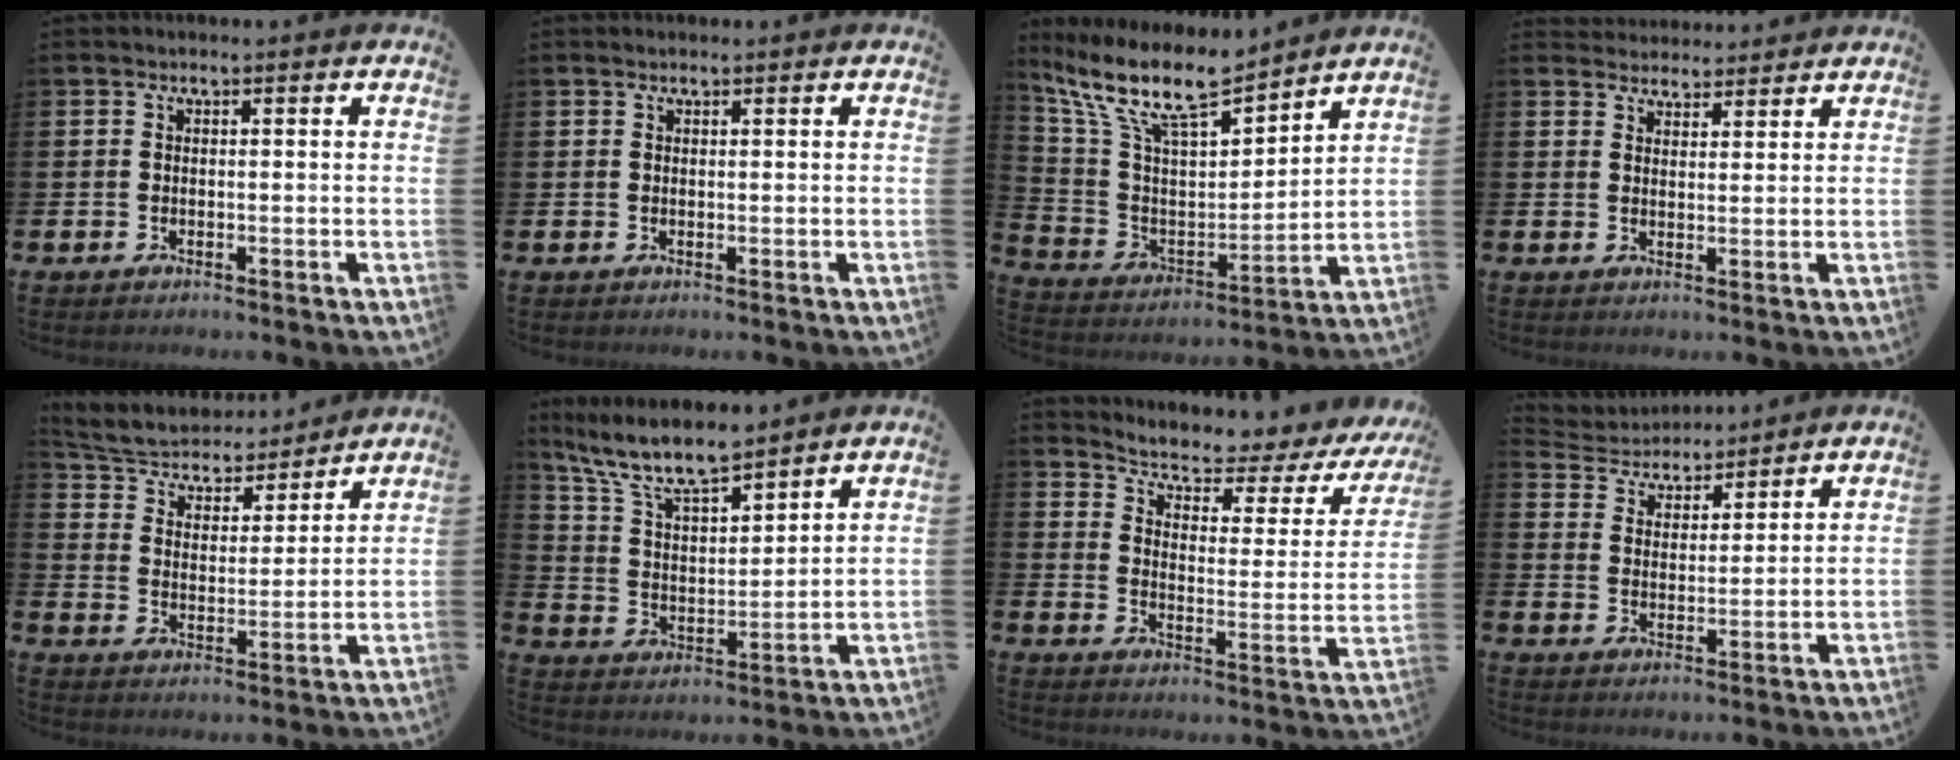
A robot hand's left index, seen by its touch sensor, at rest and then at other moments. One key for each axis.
{"total": 0.6, "fx": 0.5, "fy": 0.1, "fz": 0.1, "tx": -0.003, "ty": 0.002, "tz": 0.010}
{"total": 12.1, "fx": 10.2, "fy": 2.9, "fz": 5.9, "tx": -0.161, "ty": -0.054, "tz": 0.181}
{"total": 3.3, "fx": 3.2, "fy": 0.9, "fz": -0.3, "tx": 0.003, "ty": -0.017, "tz": 0.058}
{"total": 5.8, "fx": 5.6, "fy": 1.6, "fz": 0.7, "tx": -0.045, "ty": -0.046, "tz": 0.093}
{"total": 8.9, "fx": 7.9, "fy": 1.7, "fz": 3.7, "tx": -0.107, "ty": -0.038, "tz": 0.143}
{"total": 5.0, "fx": 4.5, "fy": 1.1, "fz": 1.9, "tx": -0.061, "ty": -0.040, "tz": 0.068}
{"total": 4.3, "fx": 4.2, "fy": 1.0, "fz": -0.5, "tx": -0.012, "ty": -0.032, "tz": 0.071}